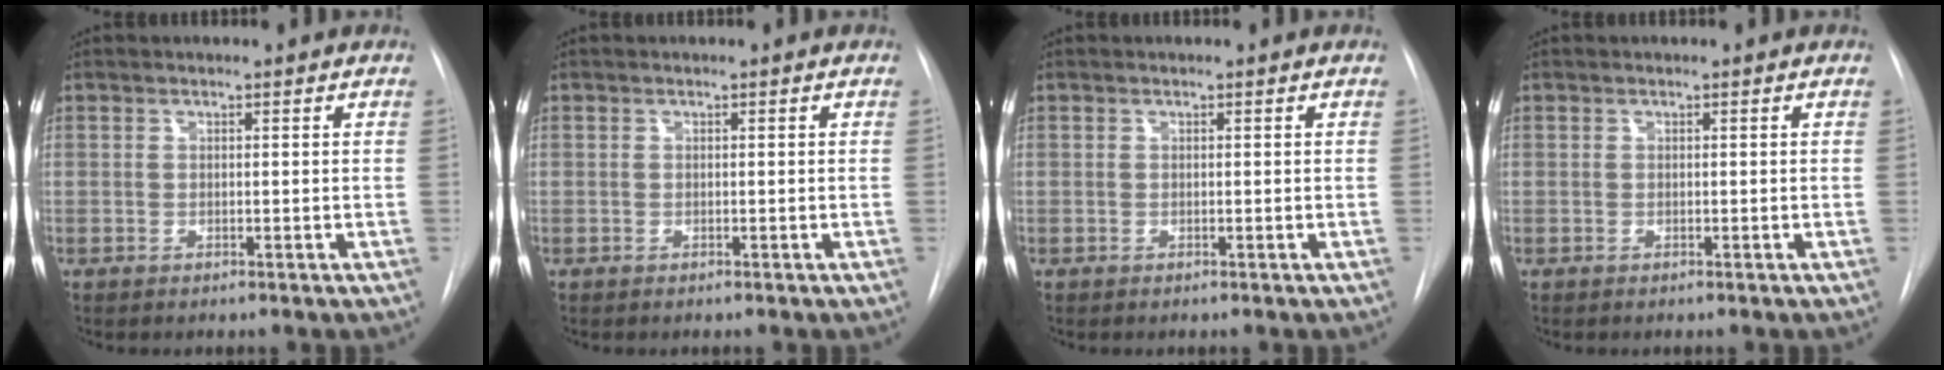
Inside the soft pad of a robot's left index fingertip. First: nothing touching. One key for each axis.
{"total": 0.0}
{"total": 0.0}
{"total": 0.0}